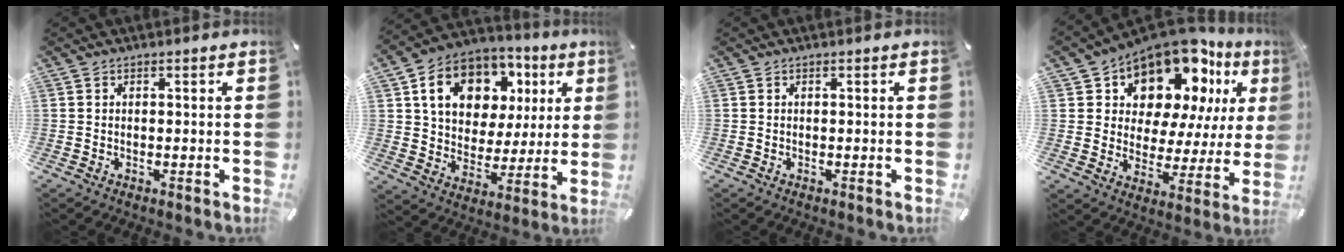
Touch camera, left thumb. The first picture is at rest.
{"total": 14.9, "force": [6.1, 11.6, 7.0], "torque": [-0.124, -0.015, 0.117]}
{"total": 0.0}
{"total": 15.4, "force": [12.1, 7.6, 5.9], "torque": [-0.106, -0.104, 0.210]}